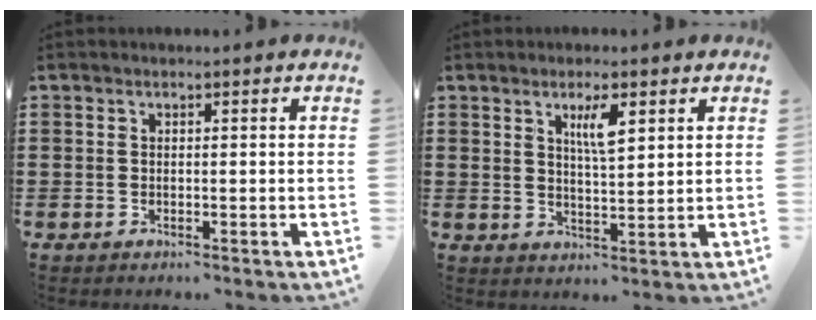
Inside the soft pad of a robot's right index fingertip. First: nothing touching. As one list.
[{"total": 4.3, "force": [2.1, 1.0, 3.7], "torque": [-0.070, 0.003, 0.032]}]